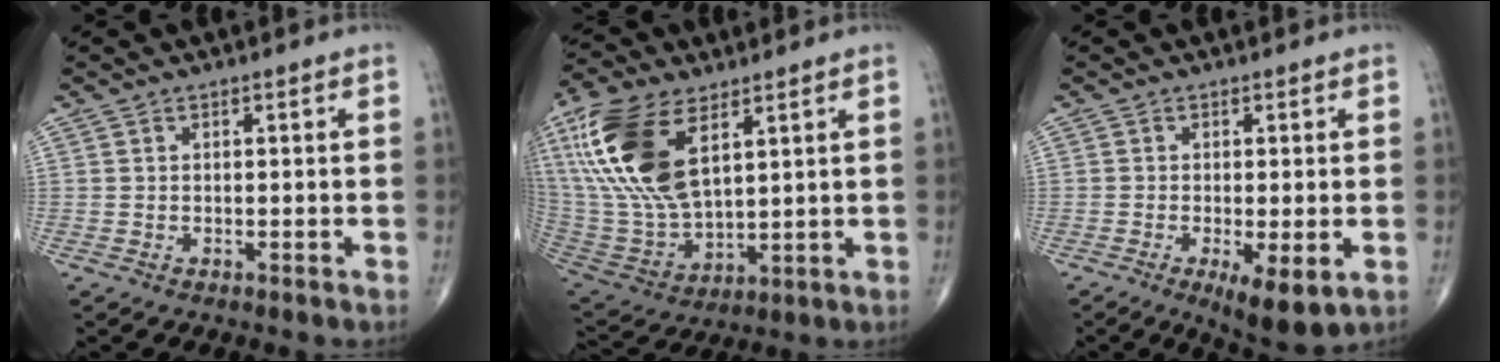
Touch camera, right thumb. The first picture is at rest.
{"total": 21.2, "force": [8.9, 10.5, 16.2], "torque": [-0.341, -0.027, 0.177]}
{"total": 7.4, "force": [-2.3, 2.3, 6.6], "torque": [-0.106, -0.020, -0.034]}